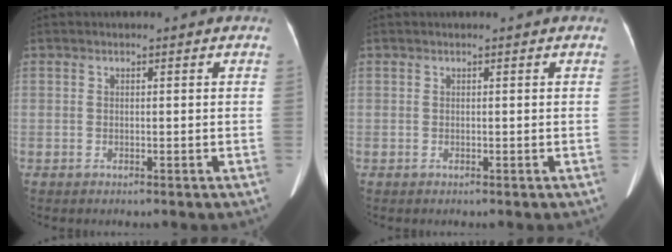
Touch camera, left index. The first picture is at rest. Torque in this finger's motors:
{"motor_torque": [0.09, 0.13, -0.01, 0.01]}